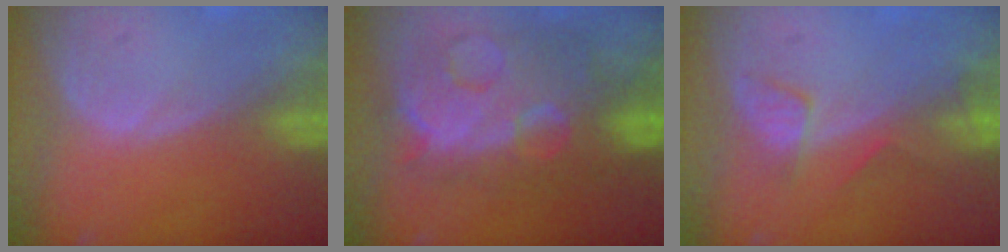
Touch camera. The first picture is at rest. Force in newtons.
{"total": 12.3, "press": 12.2, "slide": 1.2}
{"total": 3.9, "press": 3.7, "slide": 1.4}